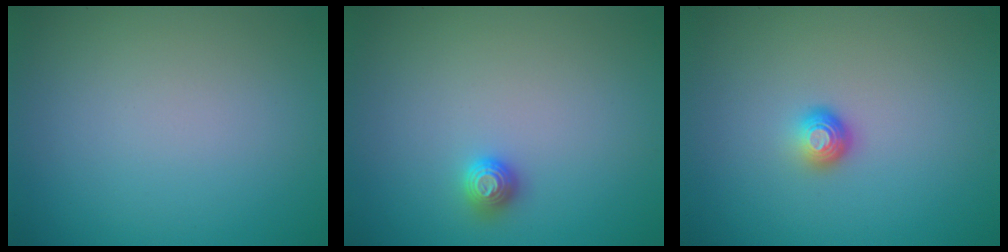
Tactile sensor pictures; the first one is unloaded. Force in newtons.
{"total": 1.1, "press": 1.1, "slide": 0.2}
{"total": 1.6, "press": 1.1, "slide": 1.1}